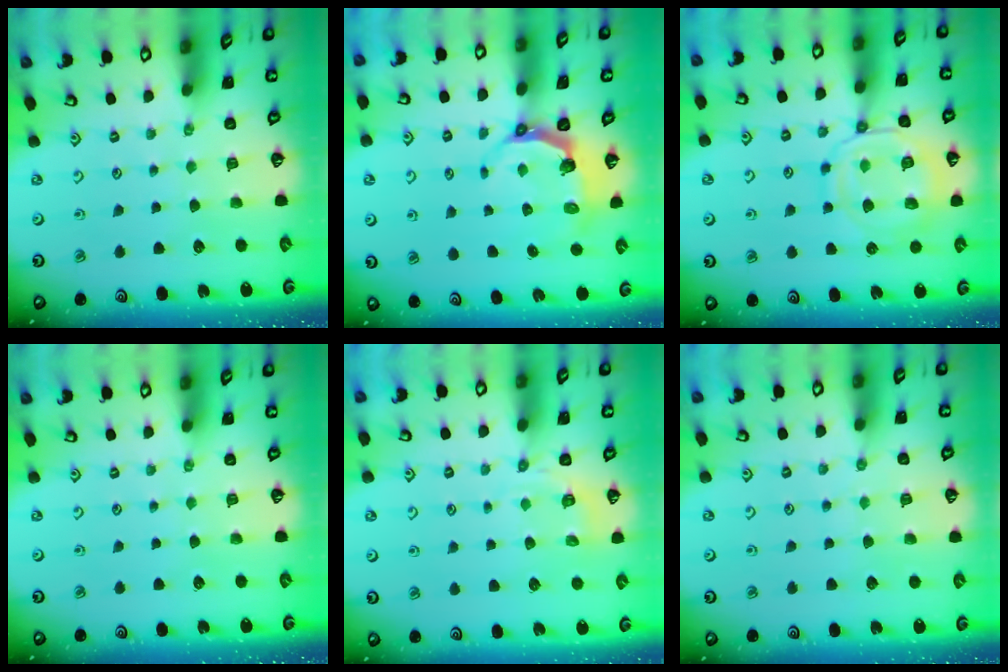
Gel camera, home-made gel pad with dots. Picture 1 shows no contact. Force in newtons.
{"total": 4.8, "press": 3.3, "slide": 3.4}
{"total": 13.9, "press": 13.8, "slide": 1.5}
{"total": 0.0}
{"total": 3.8, "press": 3.4, "slide": 1.7}
{"total": 2.9, "press": 2.9, "slide": 0.5}